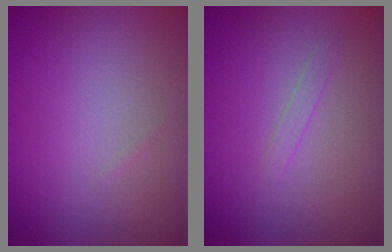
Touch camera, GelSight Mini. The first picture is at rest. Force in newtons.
{"total": 0.8, "press": 0.8, "slide": 0.1}